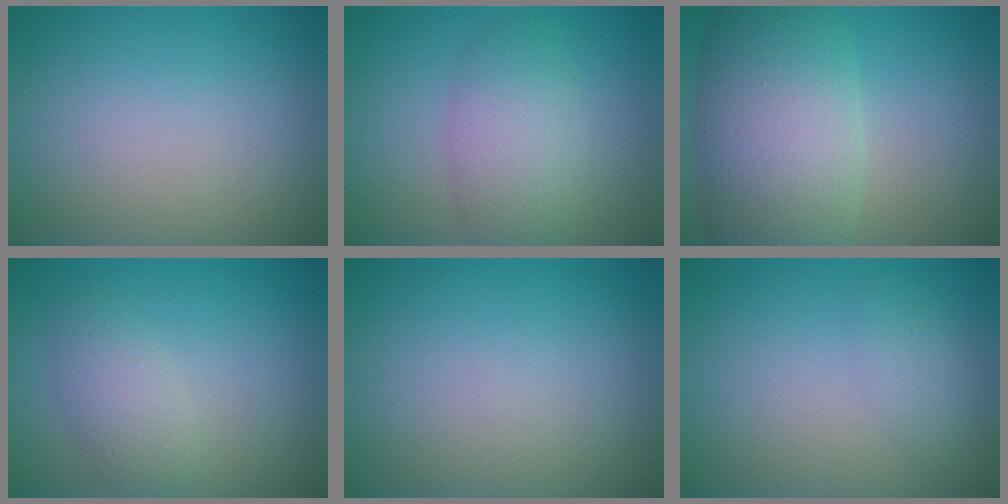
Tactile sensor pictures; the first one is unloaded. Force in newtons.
{"total": 4.5, "press": 4.5, "slide": 0.2}
{"total": 10.4, "press": 10.3, "slide": 0.4}
{"total": 2.5, "press": 2.5, "slide": 0.0}
{"total": 0.0}
{"total": 1.5, "press": 1.5, "slide": 0.1}